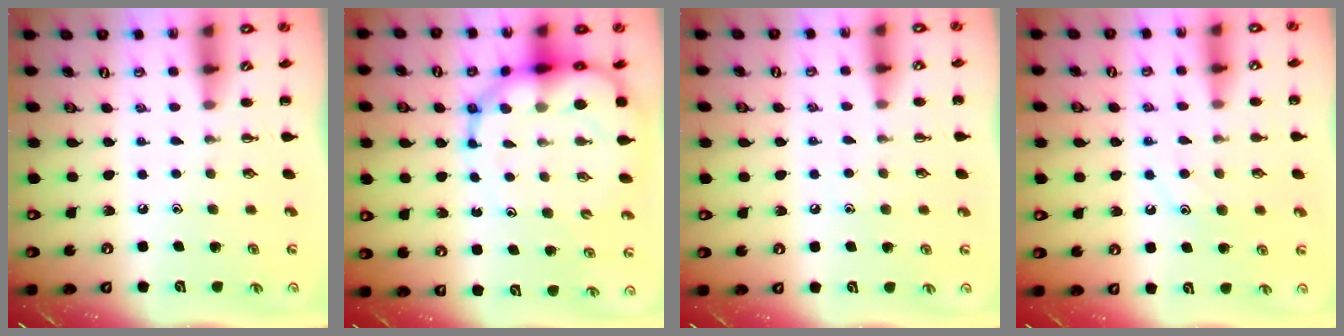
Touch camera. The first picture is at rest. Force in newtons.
{"total": 15.5, "press": 15.0, "slide": 4.1}
{"total": 4.8, "press": 4.6, "slide": 1.4}
{"total": 9.6, "press": 9.6, "slide": 0.9}